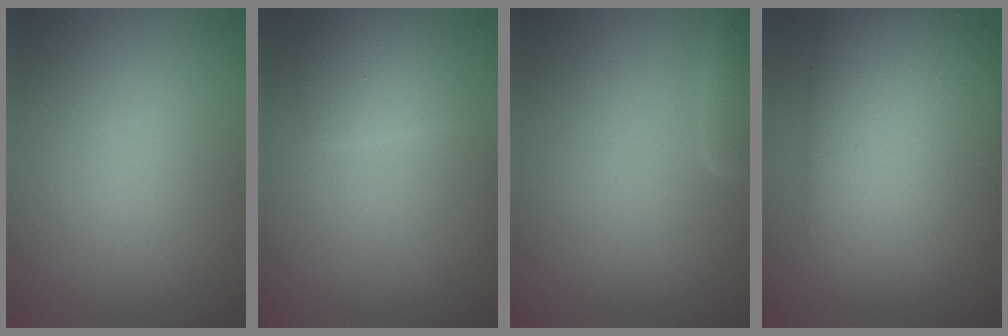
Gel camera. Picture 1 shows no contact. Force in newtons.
{"total": 2.0, "press": 2.0, "slide": 0.1}
{"total": 2.0, "press": 2.0, "slide": 0.1}
{"total": 8.4, "press": 8.4, "slide": 0.2}